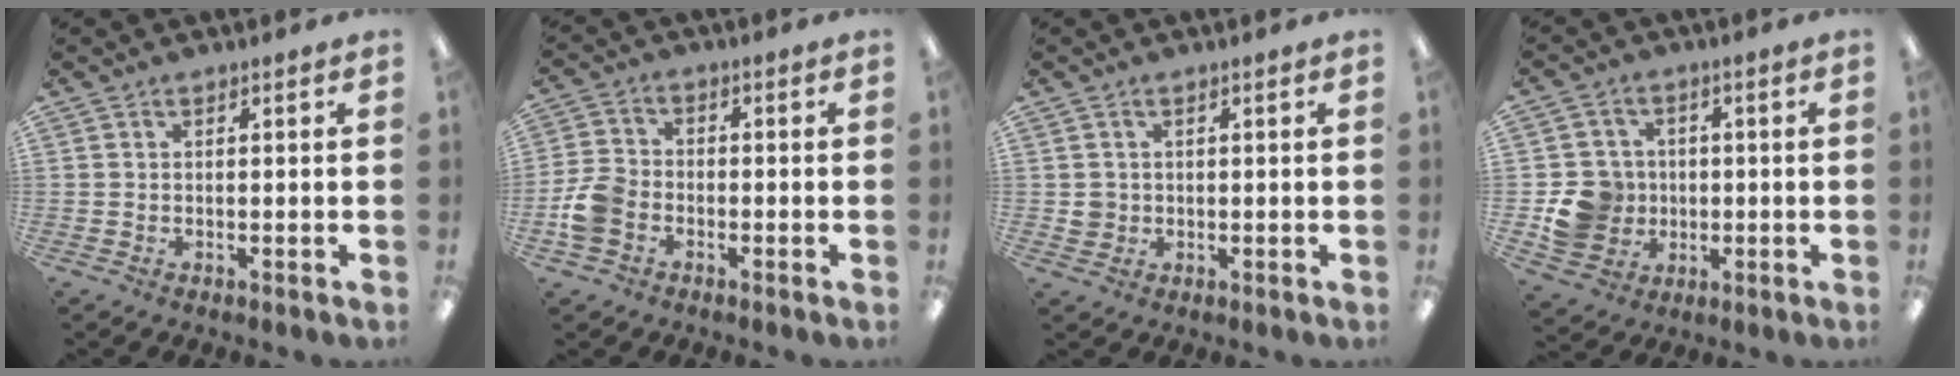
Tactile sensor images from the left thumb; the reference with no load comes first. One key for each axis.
{"total": 6.8, "fx": -2.5, "fy": 5.2, "fz": 3.7, "tx": -0.076, "ty": 0.017, "tz": -0.044}
{"total": 2.3, "fx": 0.4, "fy": 2.2, "fz": 0.6, "tx": -0.013, "ty": 0.003, "tz": 0.008}
{"total": 9.5, "fx": -1.1, "fy": 9.1, "fz": 2.6, "tx": -0.059, "ty": 0.012, "tz": -0.011}